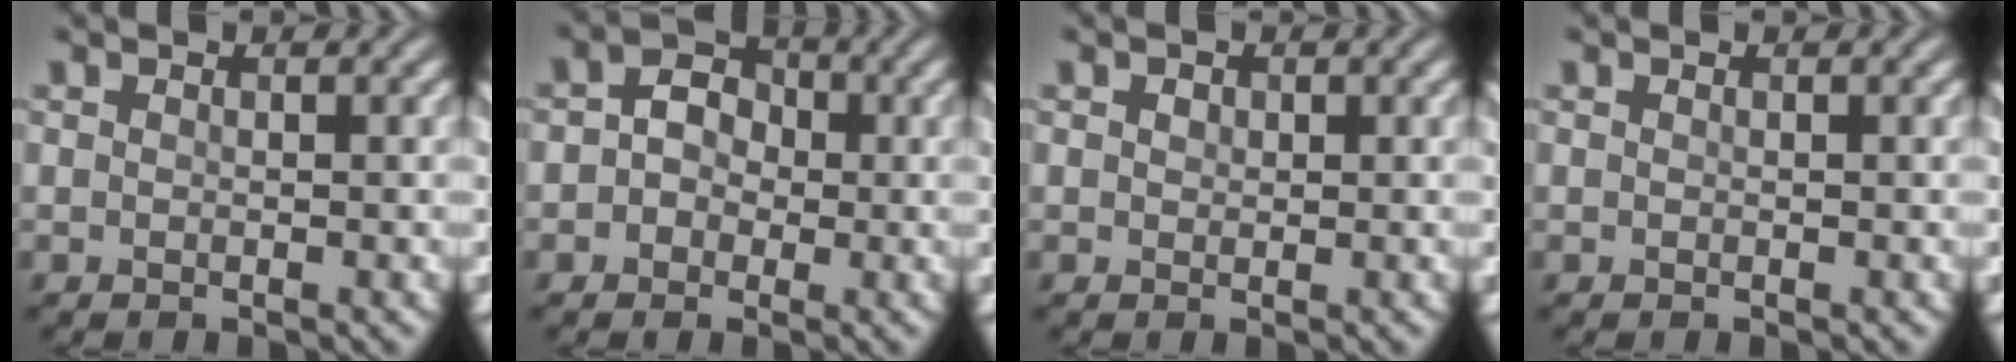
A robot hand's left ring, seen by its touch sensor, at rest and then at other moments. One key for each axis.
{"total": 3.0, "fx": -0.1, "fy": 2.5, "fz": 1.6, "tx": -0.016, "ty": 0.007, "tz": -0.013}
{"total": 0.8, "fx": 0.3, "fy": 0.7, "fz": 0.3, "tx": -0.006, "ty": -0.001, "tz": 0.004}
{"total": 0.0}